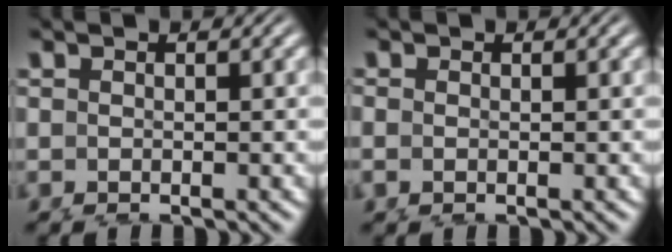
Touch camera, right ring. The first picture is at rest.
{"total": 0.8, "force": [0.1, 0.7, 0.5], "torque": [-0.017, -0.004, 0.003]}